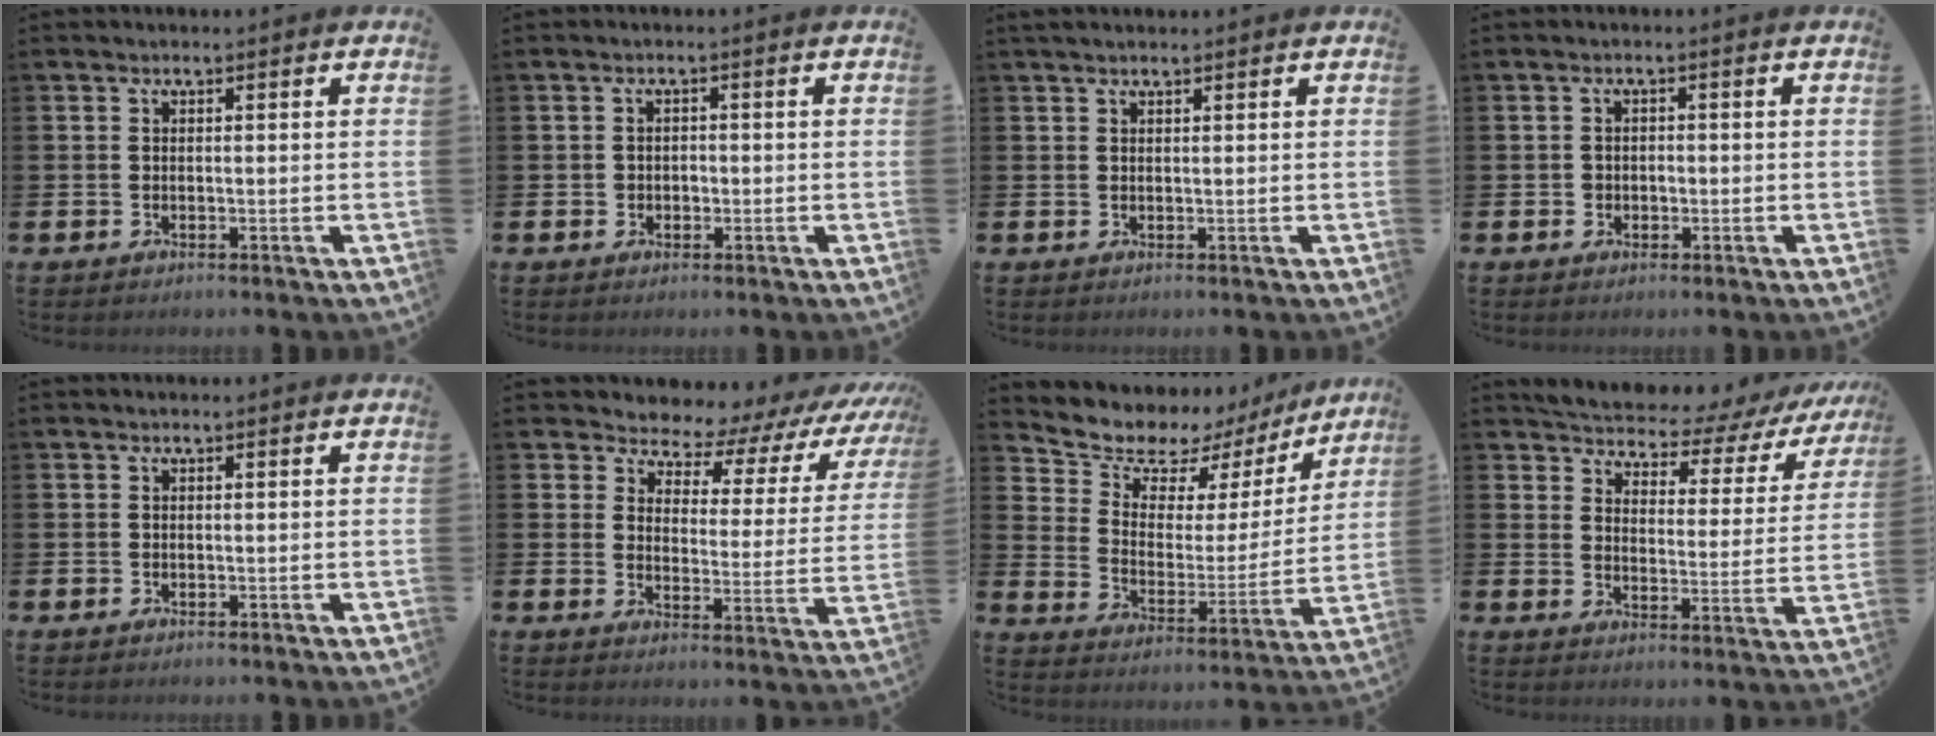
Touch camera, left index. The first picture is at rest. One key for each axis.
{"total": 1.2, "fx": 0.1, "fy": 1.1, "fz": 0.4, "tx": 0.006, "ty": 0.001, "tz": -0.005}
{"total": 1.2, "fx": 1.1, "fy": 0.2, "fz": 0.5, "tx": -0.001, "ty": -0.001, "tz": 0.019}
{"total": 1.1, "fx": 0.0, "fy": 1.0, "fz": 0.4, "tx": 0.007, "ty": -0.001, "tz": -0.005}
{"total": 0.0}
{"total": 5.0, "fx": 4.4, "fy": 2.2, "fz": 0.8, "tx": -0.025, "ty": -0.049, "tz": 0.064}
{"total": 9.7, "fx": 8.4, "fy": 4.1, "fz": 2.3, "tx": -0.077, "ty": -0.065, "tz": 0.147}
{"total": 5.0, "fx": 4.7, "fy": 1.5, "fz": 0.9, "tx": -0.035, "ty": -0.045, "tz": 0.072}